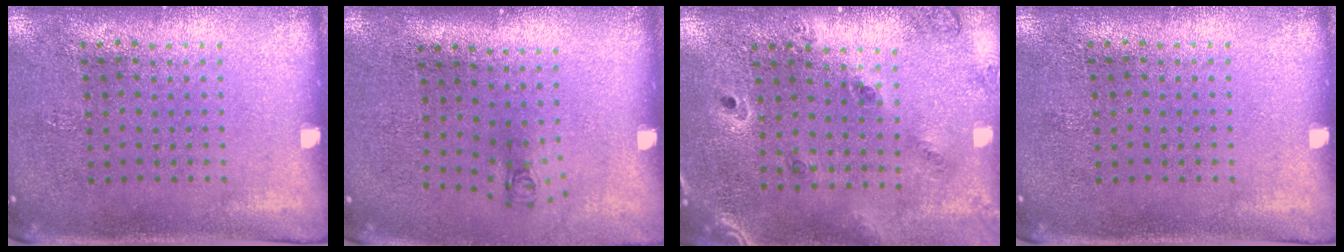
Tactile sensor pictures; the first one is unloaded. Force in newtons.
{"total": 0.8, "press": 0.3, "slide": 0.7}
{"total": 1.3, "press": 1.3, "slide": 0.5}
{"total": 0.0}